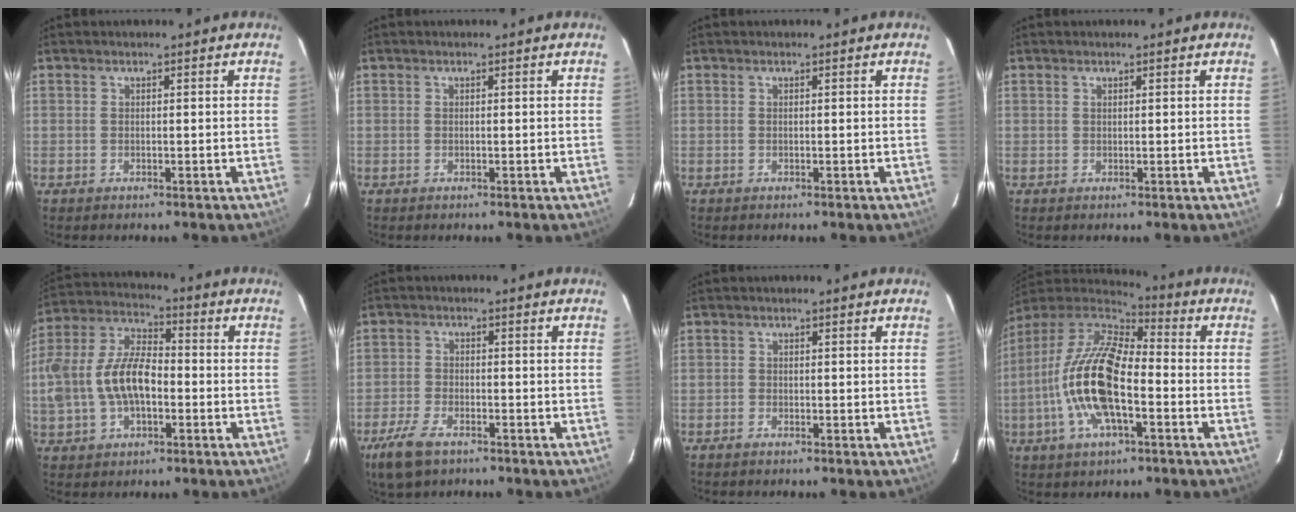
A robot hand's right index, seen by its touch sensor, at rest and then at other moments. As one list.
[{"total": 0.0}, {"total": 0.0}, {"total": 0.0}, {"total": 14.6, "force": [-2.6, 8.3, 11.8], "torque": [-0.255, 0.015, -0.045]}, {"total": 8.3, "force": [-5.7, 3.8, 4.8], "torque": [-0.129, -0.013, -0.112]}, {"total": 0.8, "force": [-0.8, 0.3, 0.1], "torque": [-0.006, 0.000, -0.017]}, {"total": 18.2, "force": [-4.3, 7.3, 16.1], "torque": [-0.323, -0.004, -0.089]}]